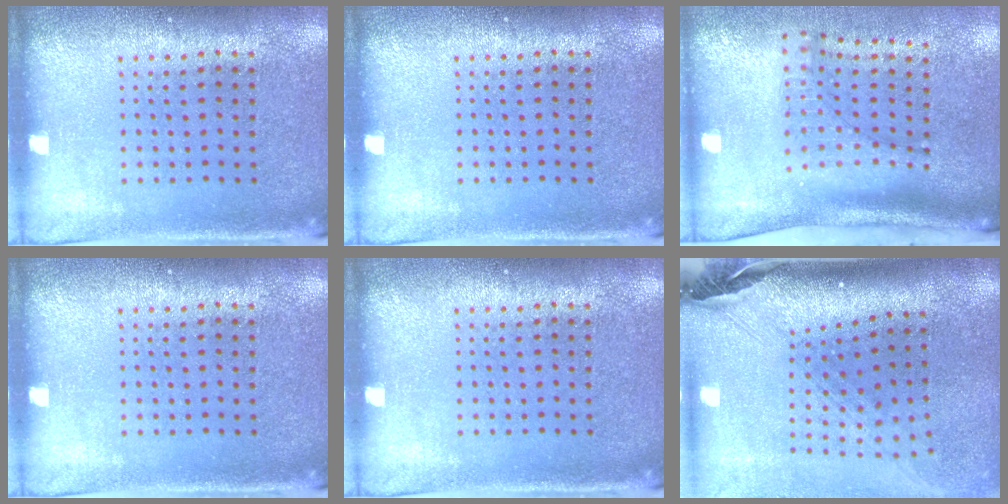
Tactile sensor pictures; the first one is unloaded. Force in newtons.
{"total": 0.0}
{"total": 1.9, "press": 1.4, "slide": 1.3}
{"total": 0.0}
{"total": 0.0}
{"total": 2.9, "press": 2.2, "slide": 2.0}